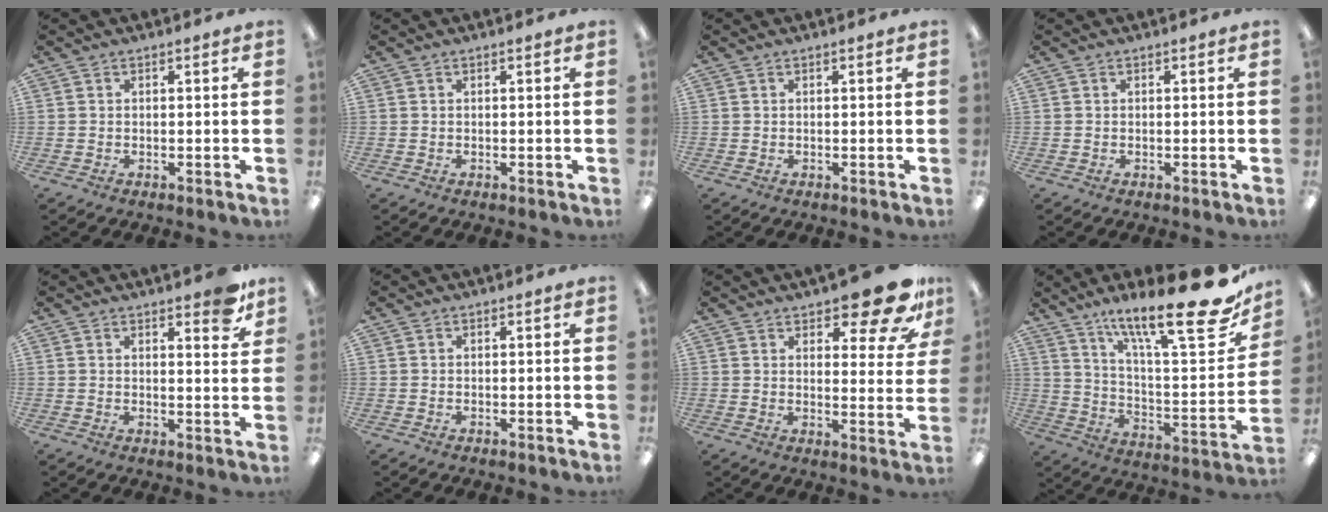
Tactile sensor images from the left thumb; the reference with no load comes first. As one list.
[{"total": 0.0}, {"total": 0.0}, {"total": 0.0}, {"total": 5.4, "force": [4.2, 1.7, 2.8], "torque": [-0.018, -0.029, 0.068]}, {"total": 0.0}, {"total": 13.3, "force": [9.9, 3.9, 8.0], "torque": [-0.093, -0.068, 0.161]}, {"total": 23.7, "force": [16.9, 5.0, 15.8], "torque": [-0.224, -0.126, 0.265]}]